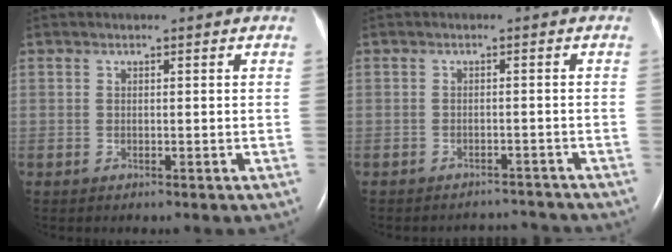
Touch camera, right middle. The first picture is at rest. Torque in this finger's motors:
{"motor_torque": [-0.05, -0.06, -0.12, -0.03]}